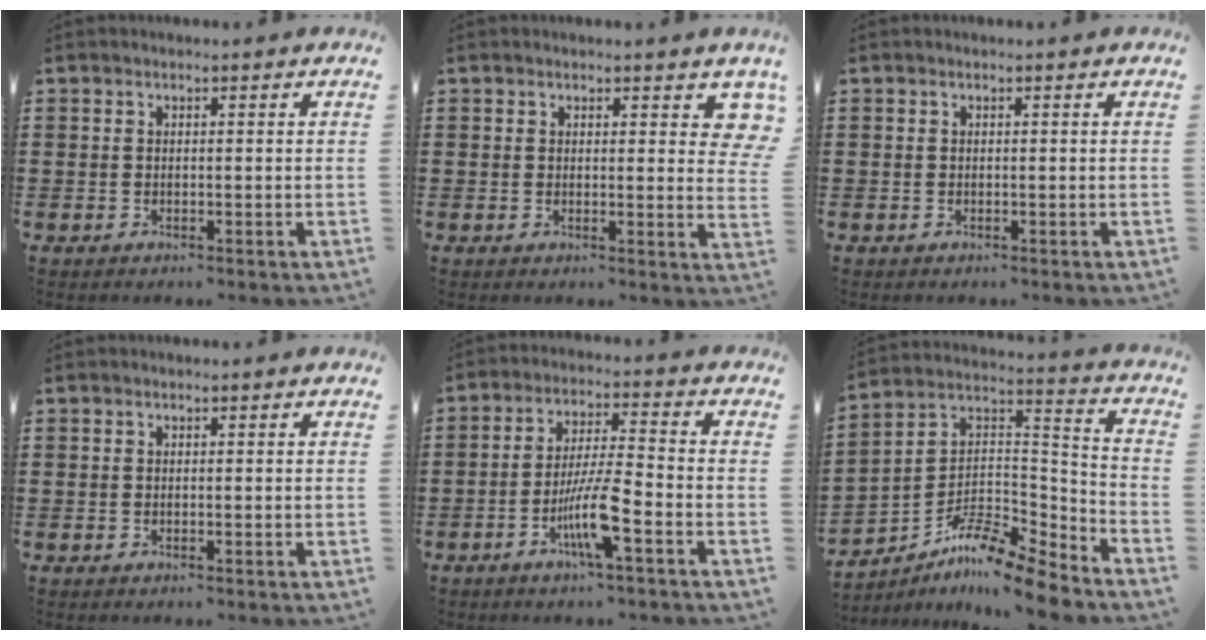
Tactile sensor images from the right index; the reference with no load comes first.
{"total": 2.9, "force": [2.0, 1.2, 1.8], "torque": [-0.010, -0.003, 0.030]}
{"total": 0.0}
{"total": 0.0}
{"total": 8.4, "force": [-3.7, 1.1, 7.5], "torque": [-0.153, -0.013, -0.071]}
{"total": 9.7, "force": [-8.4, 1.7, 4.6], "torque": [-0.090, 0.009, -0.171]}